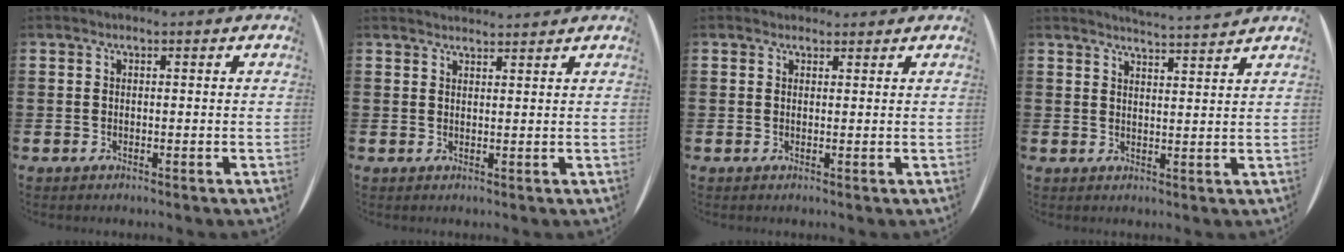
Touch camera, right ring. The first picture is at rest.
{"total": 1.6, "force": [1.5, -0.1, -0.3], "torque": [0.004, -0.002, 0.030]}
{"total": 0.9, "force": [0.8, 0.3, -0.2], "torque": [0.002, 0.004, 0.017]}
{"total": 3.1, "force": [3.0, -0.8, -0.2], "torque": [-0.002, -0.022, 0.053]}